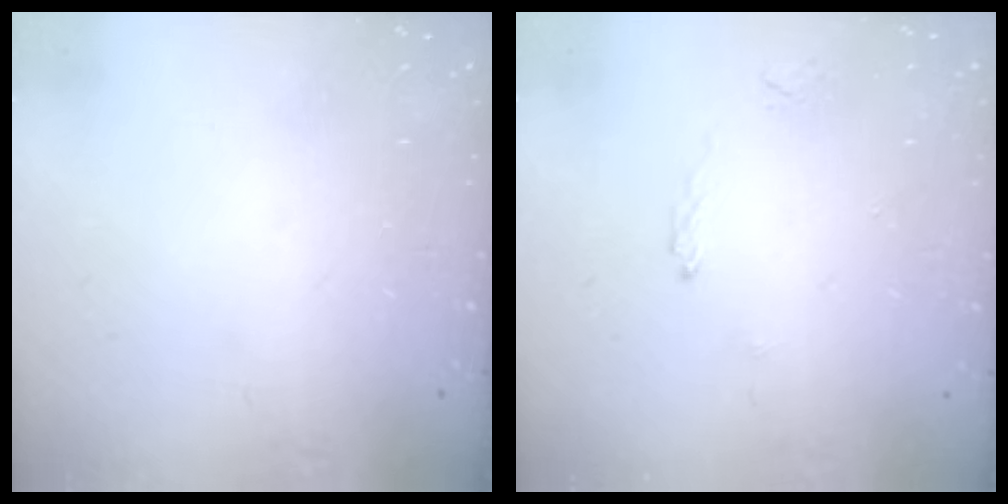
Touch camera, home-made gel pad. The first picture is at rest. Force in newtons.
{"total": 1.9, "press": 1.9, "slide": 0.5}